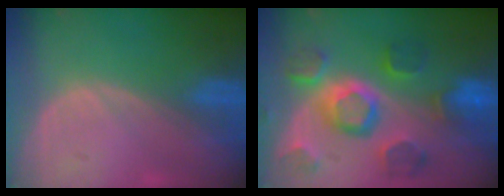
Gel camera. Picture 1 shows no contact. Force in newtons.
{"total": 11.3, "press": 10.0, "slide": 5.3}